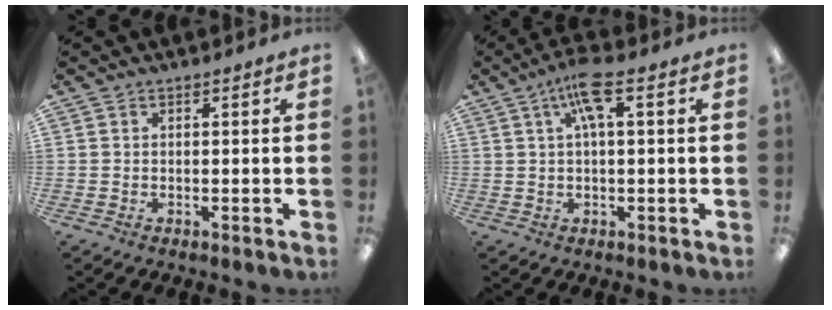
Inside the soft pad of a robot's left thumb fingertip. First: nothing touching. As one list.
[{"total": 7.7, "force": [3.0, 2.3, 6.7], "torque": [-0.126, 0.010, 0.050]}]